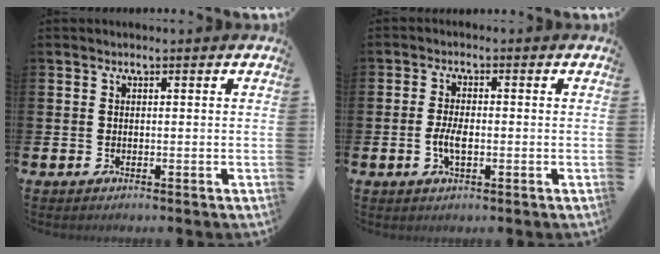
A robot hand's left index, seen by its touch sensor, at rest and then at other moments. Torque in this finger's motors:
{"motor_torque": [0.92, 0.42, 0.07, 0.13]}